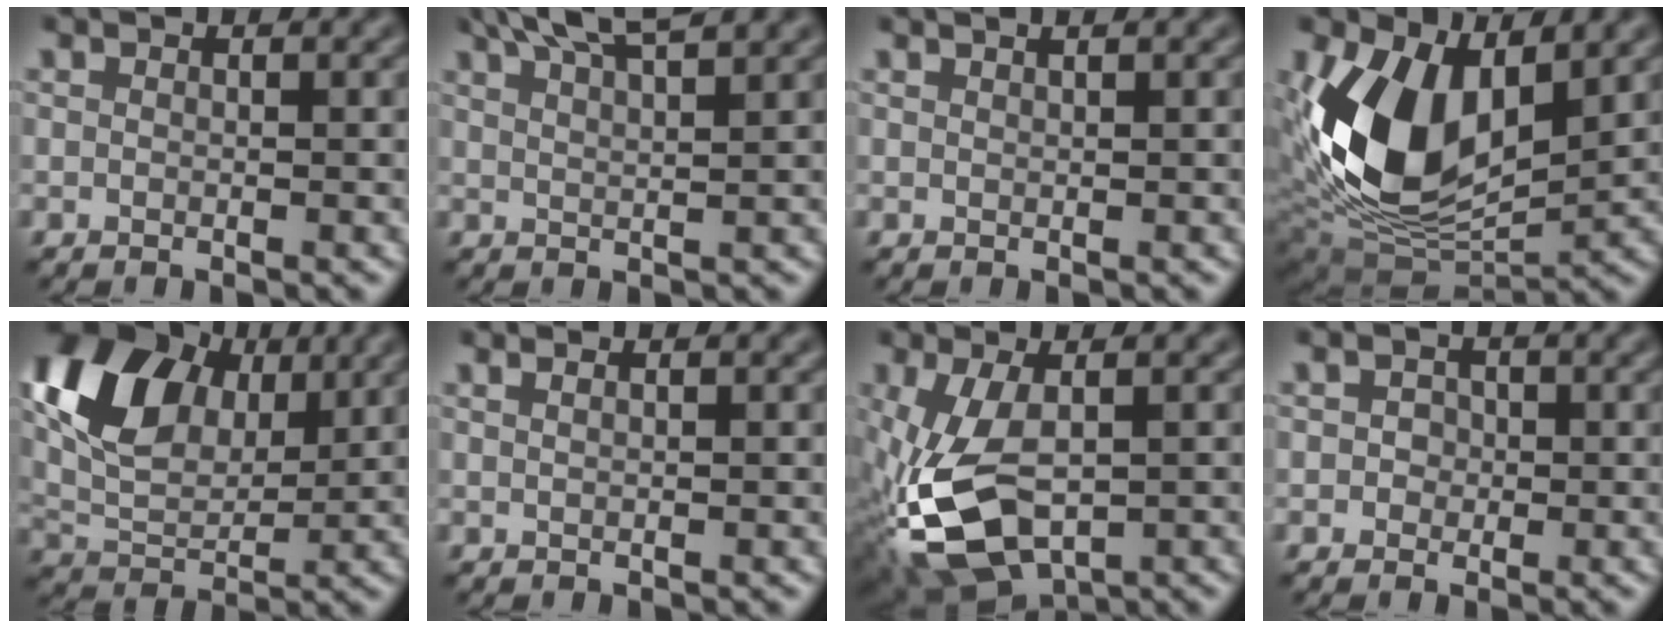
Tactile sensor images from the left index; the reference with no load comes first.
{"total": 6.5, "force": [5.0, 1.5, 3.9], "torque": [-0.041, 0.029, 0.046]}
{"total": 1.2, "force": [0.8, 0.4, 0.8], "torque": [0.000, -0.004, 0.002]}
{"total": 10.6, "force": [2.3, 6.4, 8.1], "torque": [-0.168, -0.029, 0.049]}
{"total": 10.6, "force": [3.9, 6.9, 7.1], "torque": [-0.148, 0.009, 0.069]}
{"total": 1.3, "force": [0.8, 0.6, 0.9], "torque": [-0.001, -0.008, -0.002]}
{"total": 10.4, "force": [-2.3, 5.6, 8.4], "torque": [-0.207, -0.016, -0.035]}
{"total": 1.4, "force": [-0.1, 1.3, 0.4], "torque": [0.007, 0.001, -0.010]}